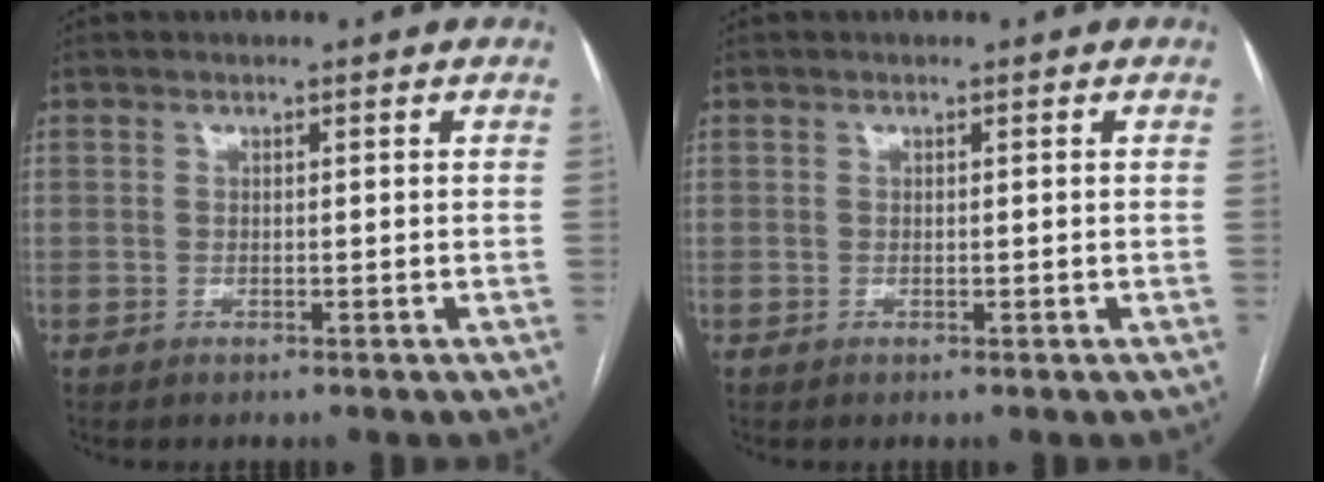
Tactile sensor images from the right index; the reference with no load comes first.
{"total": 0.0}